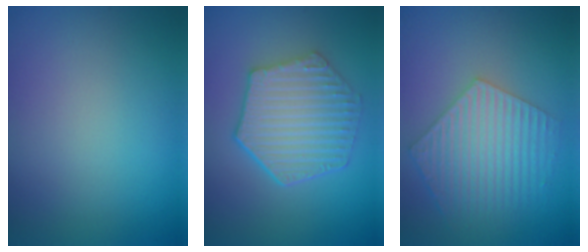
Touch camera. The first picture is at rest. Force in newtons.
{"total": 6.1, "press": 4.8, "slide": 3.8}
{"total": 6.1, "press": 4.7, "slide": 3.9}